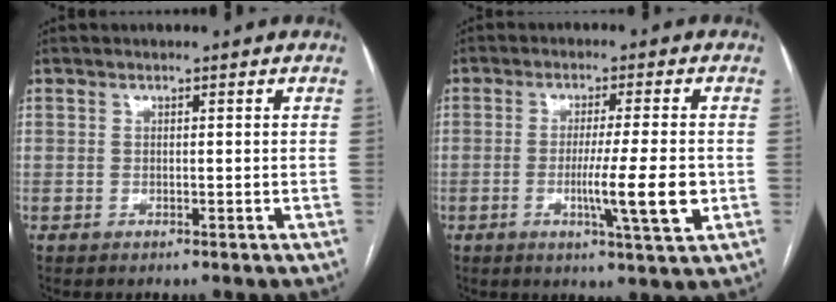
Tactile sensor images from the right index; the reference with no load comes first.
{"total": 8.6, "force": [-1.9, -0.6, 8.4], "torque": [-0.137, -0.018, -0.031]}